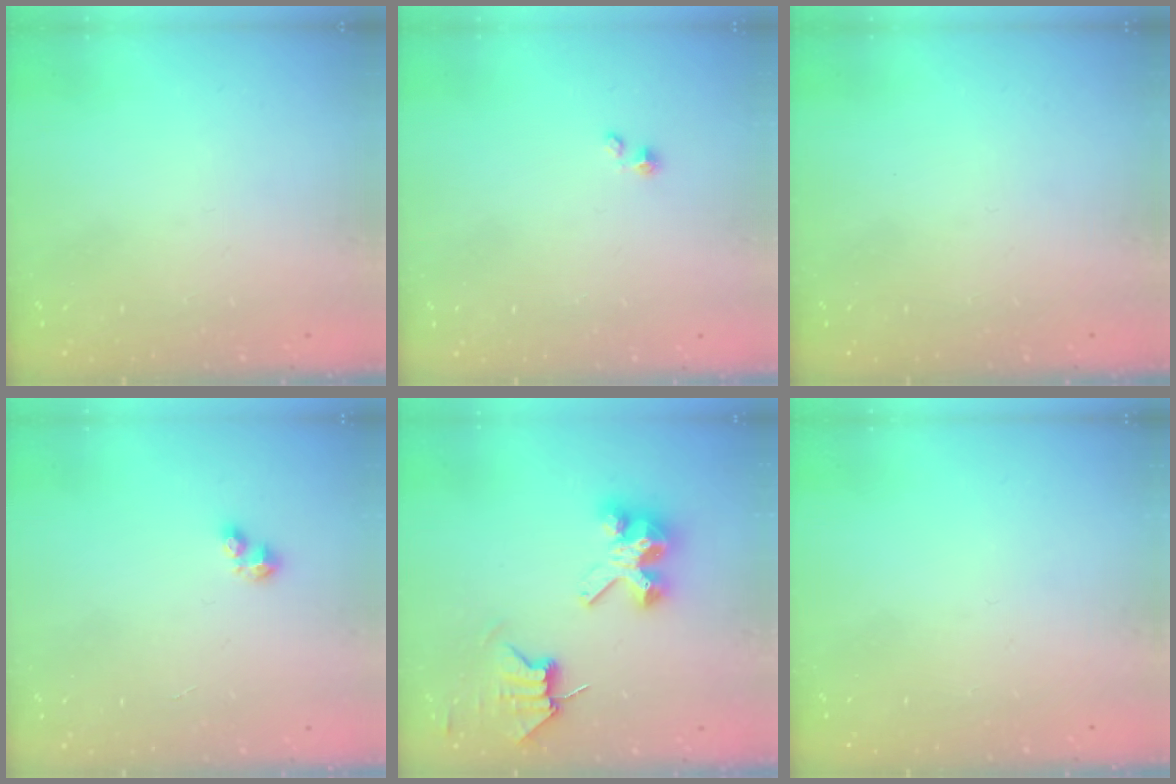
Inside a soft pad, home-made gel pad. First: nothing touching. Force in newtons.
{"total": 1.5, "press": 1.5, "slide": 0.0}
{"total": 0.0}
{"total": 2.5, "press": 2.5, "slide": 0.4}
{"total": 7.3, "press": 7.3, "slide": 0.6}
{"total": 0.0}